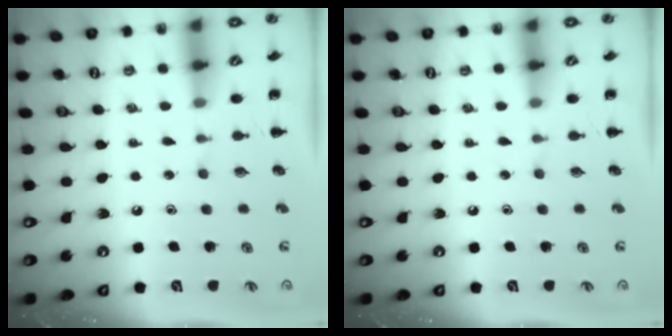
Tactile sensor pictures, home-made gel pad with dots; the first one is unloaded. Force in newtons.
{"total": 0.0}